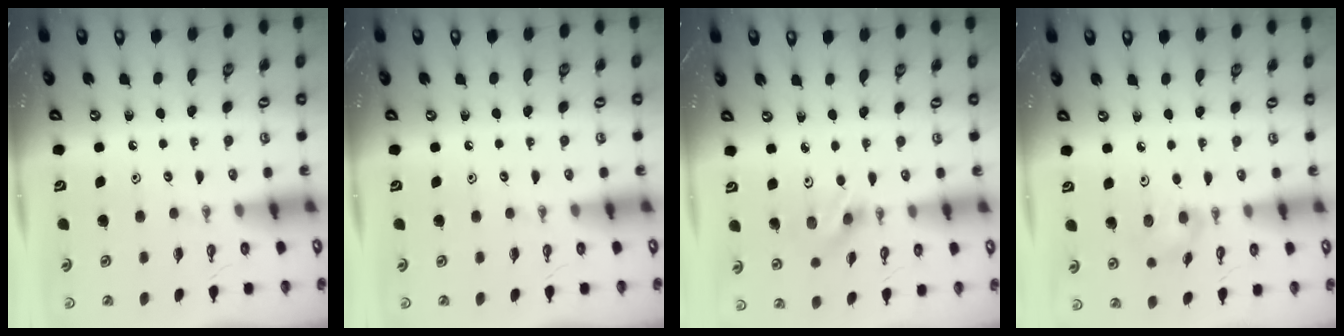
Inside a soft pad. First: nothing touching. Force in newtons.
{"total": 0.0}
{"total": 3.0, "press": 3.0, "slide": 0.4}
{"total": 5.8, "press": 5.5, "slide": 2.0}